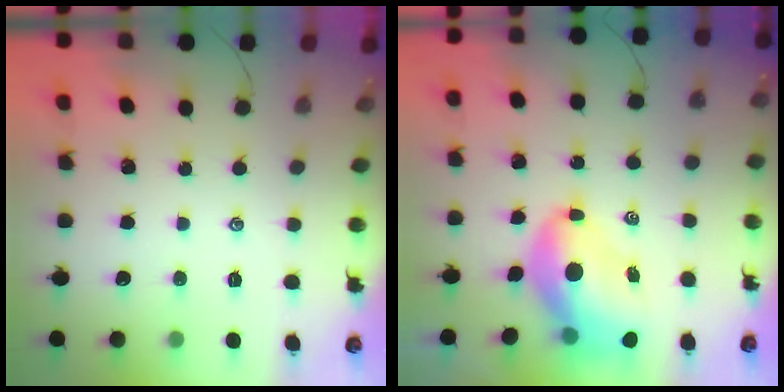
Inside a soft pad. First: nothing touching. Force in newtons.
{"total": 11.4, "press": 11.0, "slide": 3.2}